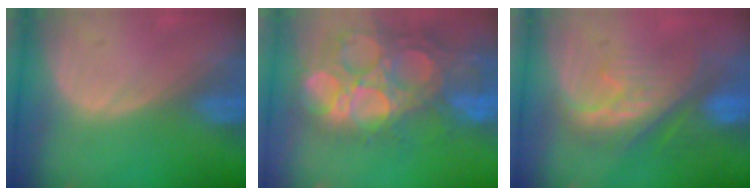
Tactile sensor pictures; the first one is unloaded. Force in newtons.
{"total": 15.2, "press": 12.6, "slide": 8.5}
{"total": 9.0, "press": 8.5, "slide": 3.0}